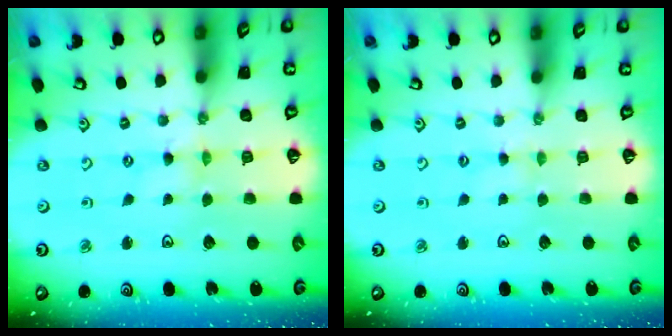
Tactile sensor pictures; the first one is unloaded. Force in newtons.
{"total": 1.2, "press": 1.1, "slide": 0.2}